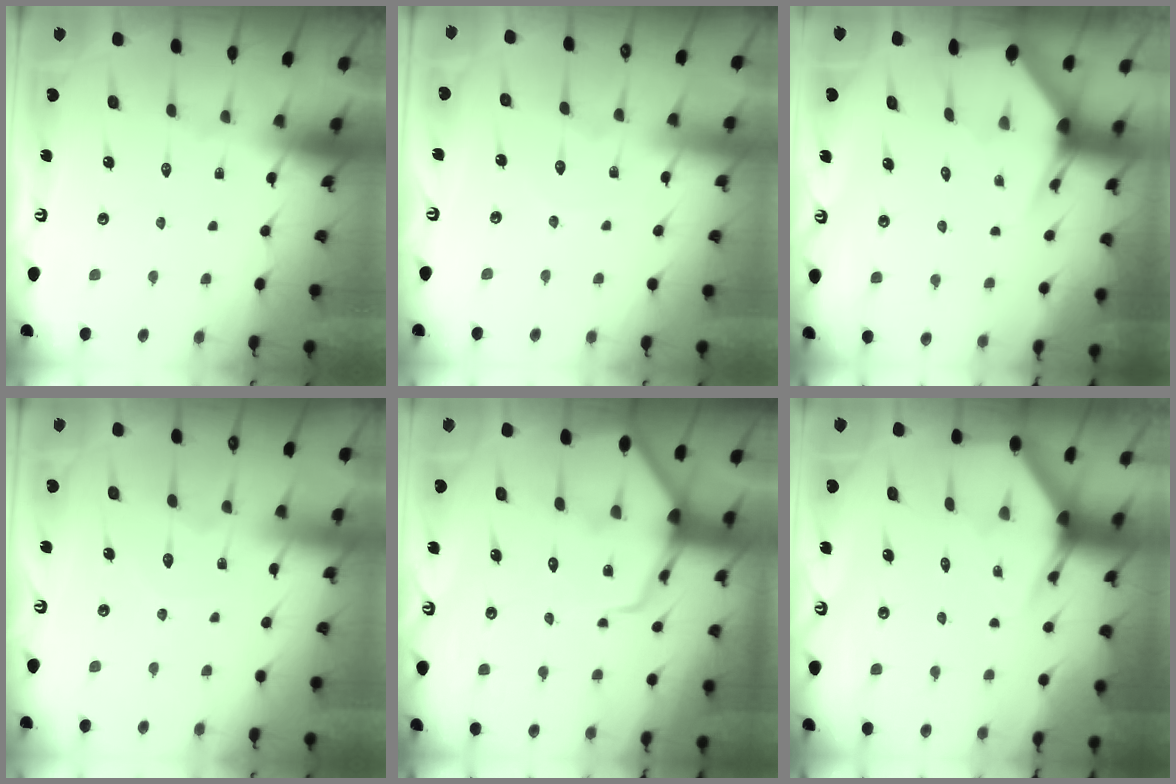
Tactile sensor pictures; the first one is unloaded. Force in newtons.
{"total": 4.3, "press": 4.3, "slide": 0.1}
{"total": 3.4, "press": 3.4, "slide": 0.5}
{"total": 4.5, "press": 4.5, "slide": 0.4}
{"total": 9.8, "press": 9.8, "slide": 1.0}
{"total": 3.8, "press": 3.8, "slide": 0.2}